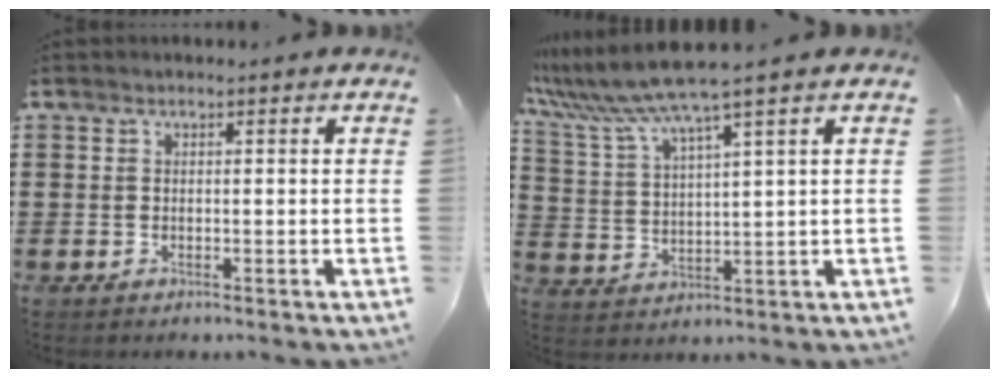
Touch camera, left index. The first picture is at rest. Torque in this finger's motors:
{"motor_torque": [0.25, -1.05, 0.42, 0.21]}